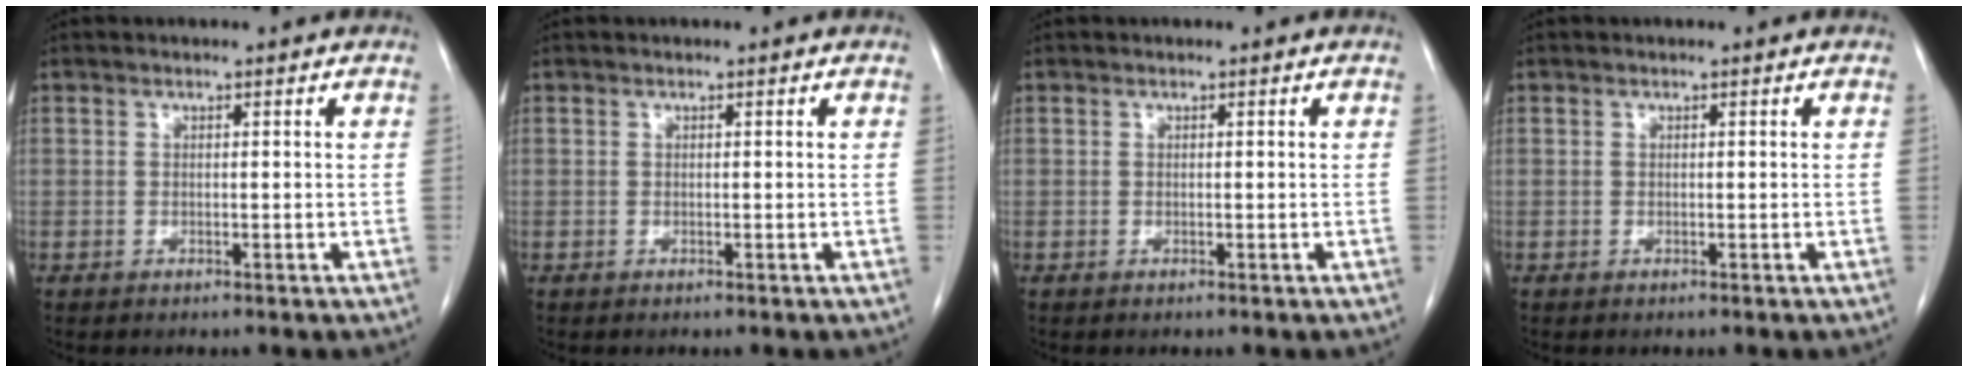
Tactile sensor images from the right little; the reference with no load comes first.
{"total": 0.0}
{"total": 0.0}
{"total": 0.0}